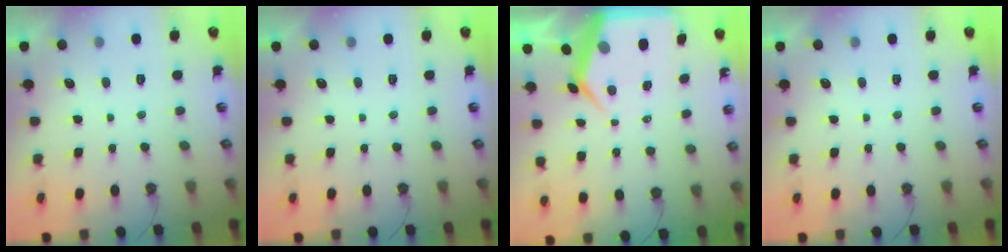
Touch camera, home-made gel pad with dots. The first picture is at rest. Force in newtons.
{"total": 0.0}
{"total": 9.5, "press": 9.4, "slide": 0.9}
{"total": 0.0}